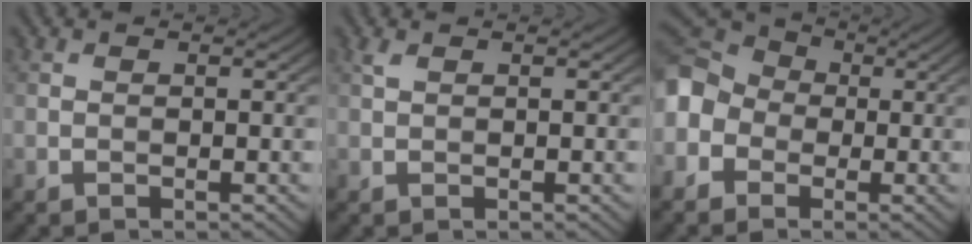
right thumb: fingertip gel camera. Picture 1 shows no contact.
{"total": 0.8, "force": [0.5, 0.3, 0.6], "torque": [-0.019, 0.003, 0.011]}
{"total": 9.1, "force": [-1.8, 7.7, 4.5], "torque": [-0.140, -0.005, -0.060]}